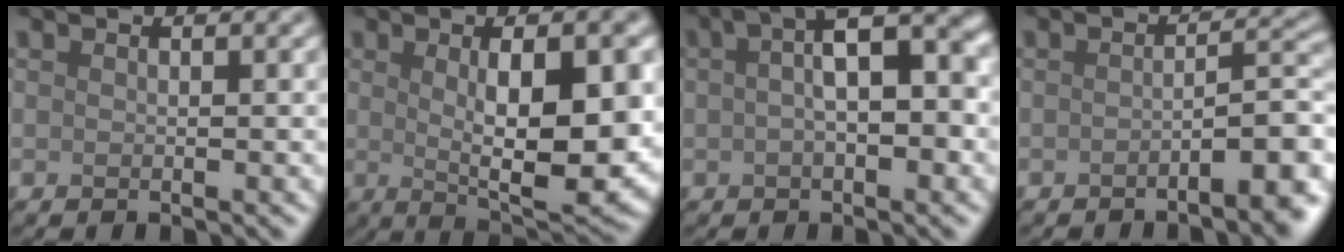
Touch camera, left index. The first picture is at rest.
{"total": 10.5, "force": [0.7, 3.1, 10.0], "torque": [-0.143, -0.009, 0.016]}
{"total": 7.9, "force": [1.5, 3.2, 7.1], "torque": [-0.102, 0.023, 0.018]}
{"total": 5.9, "force": [-2.5, 1.8, 5.1], "torque": [-0.053, 0.011, -0.037]}